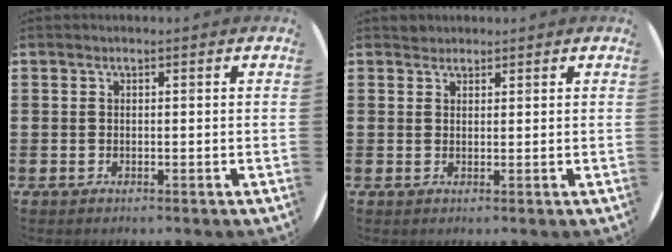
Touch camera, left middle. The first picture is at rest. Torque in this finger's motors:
{"motor_torque": [0.07, -0.05, -0.02, 0.01]}